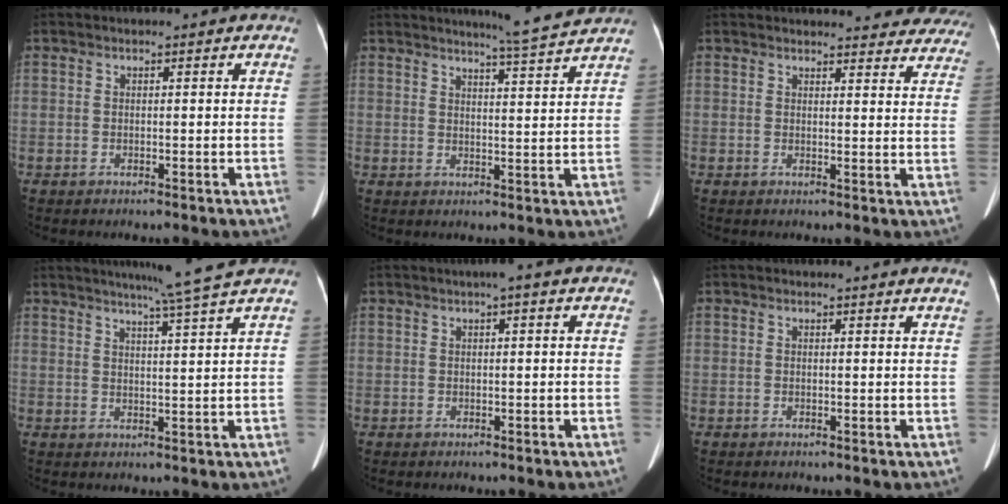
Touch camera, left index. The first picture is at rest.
{"total": 6.7, "force": [6.3, -1.4, 1.9], "torque": [-0.040, -0.011, 0.083]}
{"total": 20.0, "force": [18.9, 4.8, 4.5], "torque": [-0.035, -0.049, 0.193]}
{"total": 8.2, "force": [6.8, -2.0, 4.0], "torque": [-0.059, -0.003, 0.089]}
{"total": 1.9, "force": [1.0, -0.1, 1.6], "torque": [-0.030, 0.007, 0.013]}
{"total": 2.4, "force": [2.3, -0.3, 0.6], "torque": [-0.014, -0.008, 0.014]}